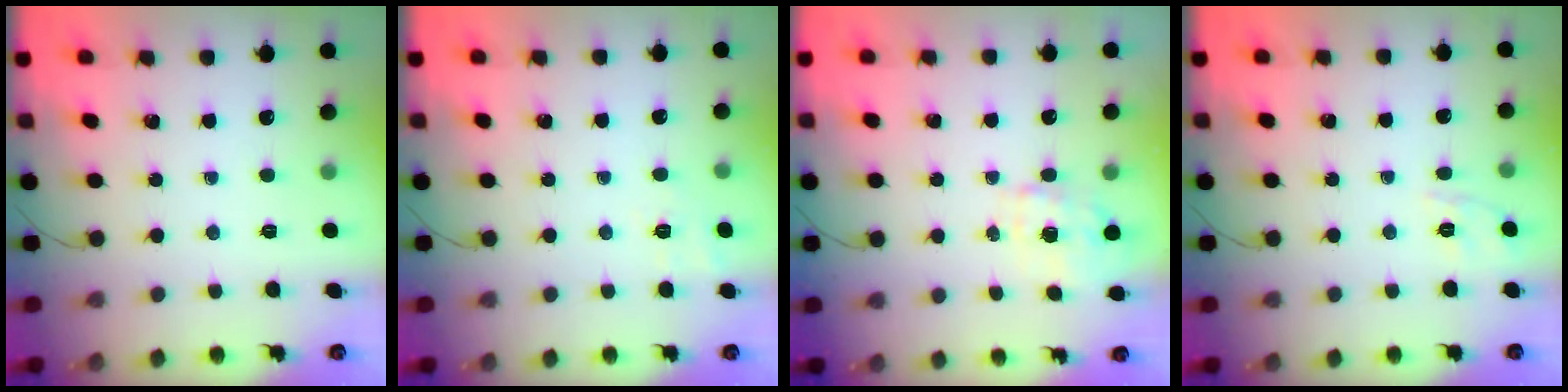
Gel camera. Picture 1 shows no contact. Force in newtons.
{"total": 2.2, "press": 1.3, "slide": 1.8}
{"total": 5.8, "press": 5.7, "slide": 1.0}
{"total": 2.0, "press": 0.6, "slide": 1.9}